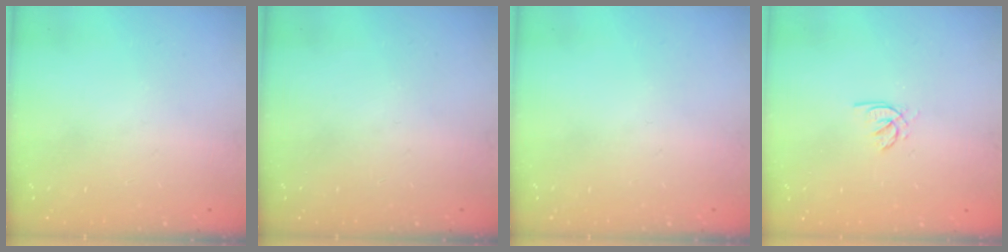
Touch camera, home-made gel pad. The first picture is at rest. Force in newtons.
{"total": 0.0}
{"total": 0.0}
{"total": 1.9, "press": 1.8, "slide": 0.4}